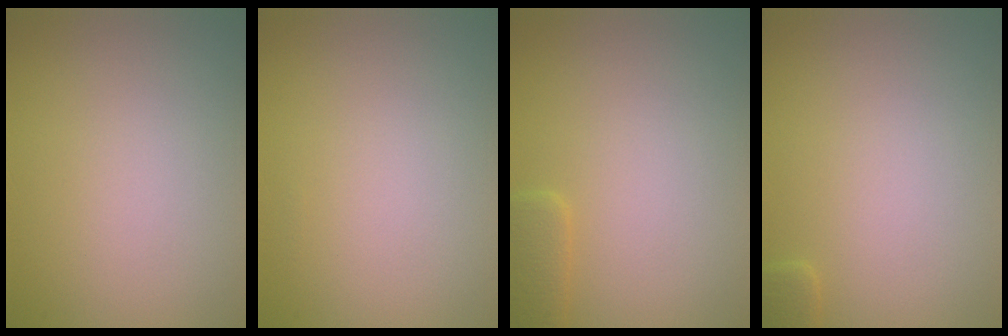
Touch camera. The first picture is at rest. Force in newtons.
{"total": 0.0}
{"total": 1.6, "press": 1.6, "slide": 0.1}
{"total": 0.8, "press": 0.8, "slide": 0.1}